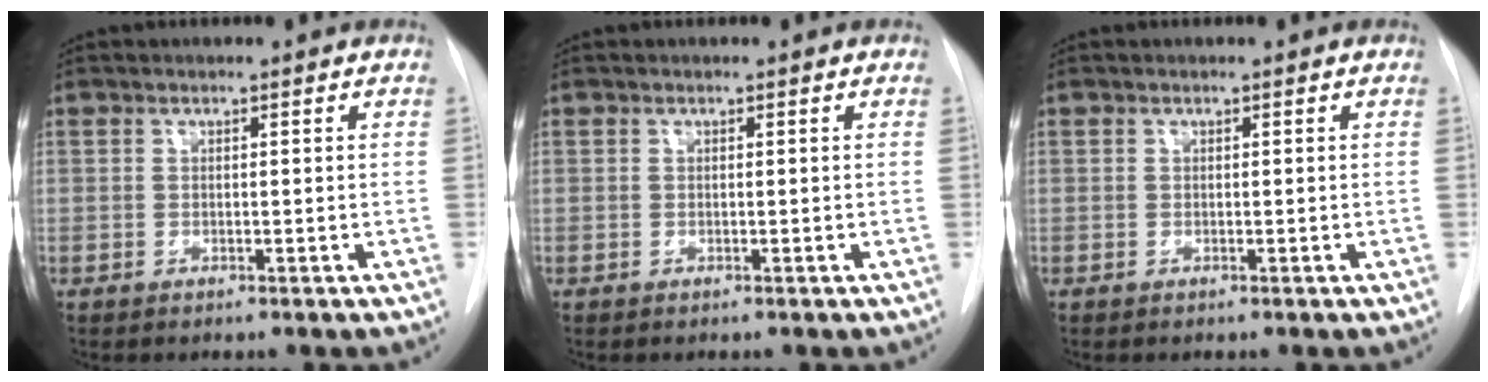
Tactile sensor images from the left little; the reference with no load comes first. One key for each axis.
{"total": 0.0}
{"total": 0.0}